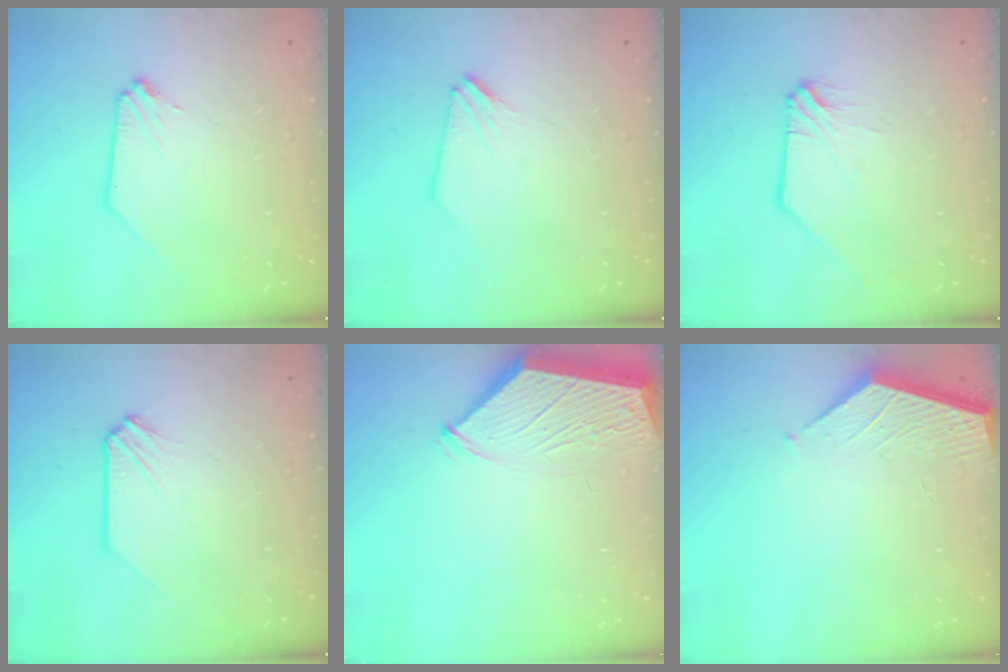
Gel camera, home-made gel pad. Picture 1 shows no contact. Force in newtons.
{"total": 2.0, "press": 2.0, "slide": 0.2}
{"total": 1.0, "press": 1.0, "slide": 0.2}
{"total": 0.0}
{"total": 3.3, "press": 3.3, "slide": 0.5}
{"total": 1.9, "press": 1.9, "slide": 0.2}